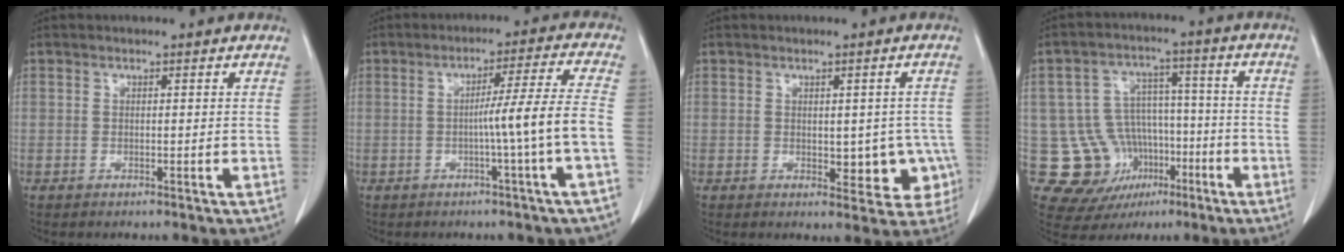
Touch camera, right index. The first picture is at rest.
{"total": 8.0, "force": [-2.1, -2.1, 7.5], "torque": [-0.112, 0.008, -0.030]}
{"total": 6.6, "force": [-0.8, 4.0, 5.2], "torque": [-0.033, 0.010, -0.002]}
{"total": 13.3, "force": [-4.3, 11.9, 4.1], "torque": [-0.081, 0.049, -0.048]}